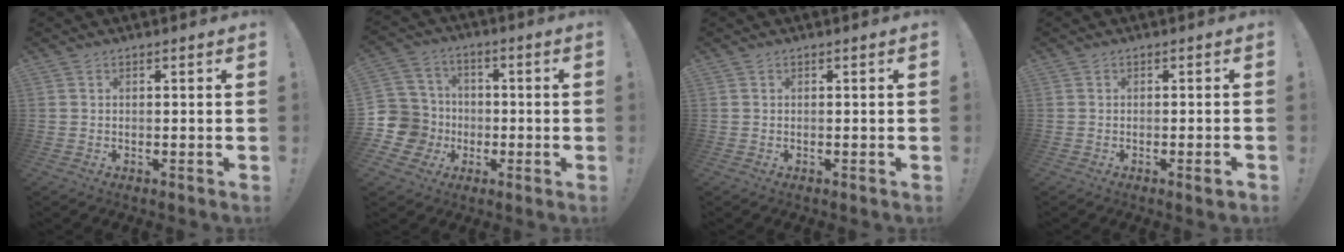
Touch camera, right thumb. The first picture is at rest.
{"total": 11.9, "force": [-2.6, 11.1, 3.3], "torque": [-0.065, 0.023, -0.040]}
{"total": 0.0}
{"total": 2.2, "force": [-0.9, 0.1, 2.0], "torque": [-0.034, 0.002, -0.012]}